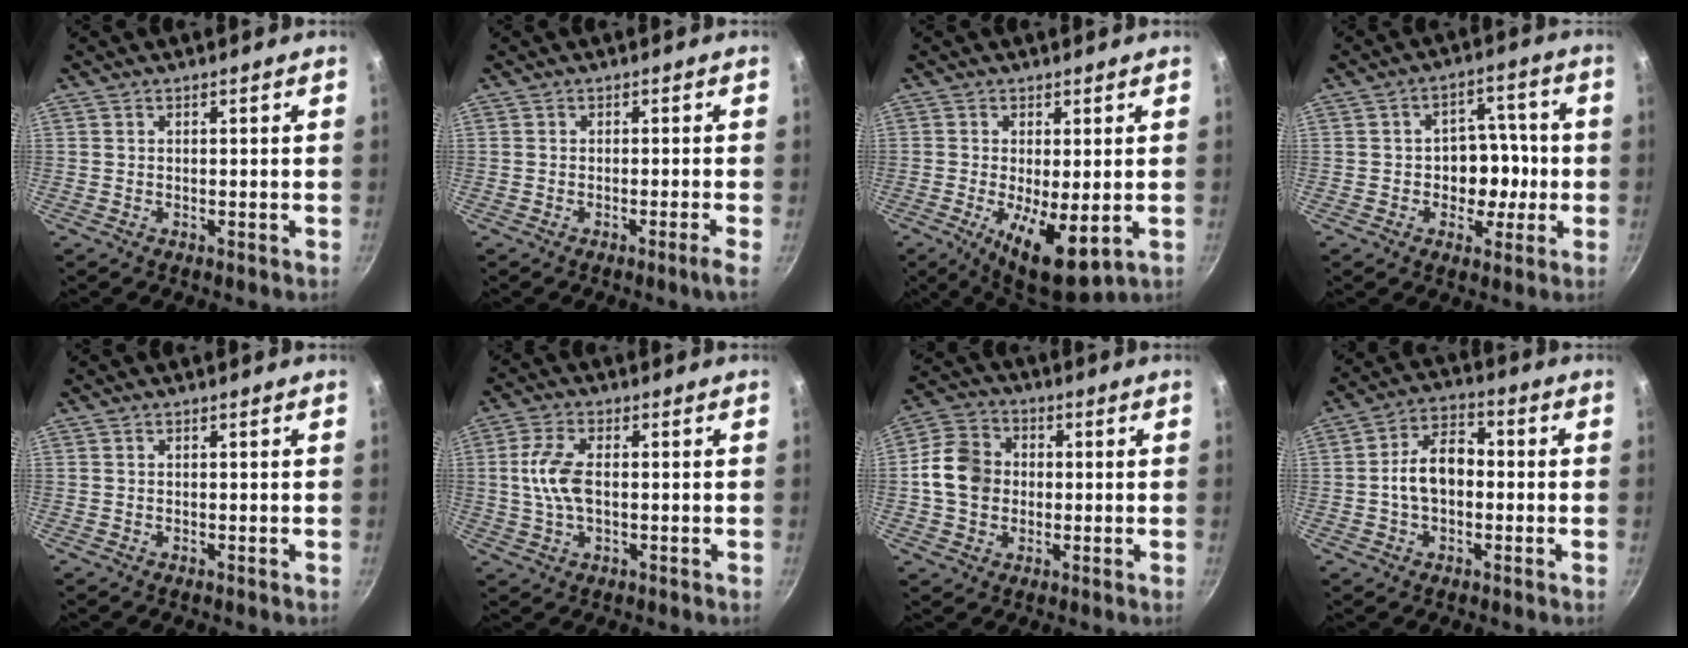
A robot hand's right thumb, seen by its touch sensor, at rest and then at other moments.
{"total": 2.1, "force": [-1.1, -0.5, 1.7], "torque": [-0.038, 0.007, -0.019]}
{"total": 10.2, "force": [-2.0, 3.6, 9.4], "torque": [-0.149, -0.013, -0.021]}
{"total": 8.6, "force": [-1.3, 6.7, 5.3], "torque": [-0.014, 0.018, -0.021]}
{"total": 0.0}
{"total": 7.5, "force": [0.2, 3.8, 6.4], "torque": [-0.132, 0.009, 0.000]}
{"total": 10.2, "force": [-0.1, 8.5, 5.6], "torque": [-0.079, 0.016, -0.018]}
{"total": 9.1, "force": [-0.7, 6.0, 6.8], "torque": [-0.093, 0.031, -0.023]}